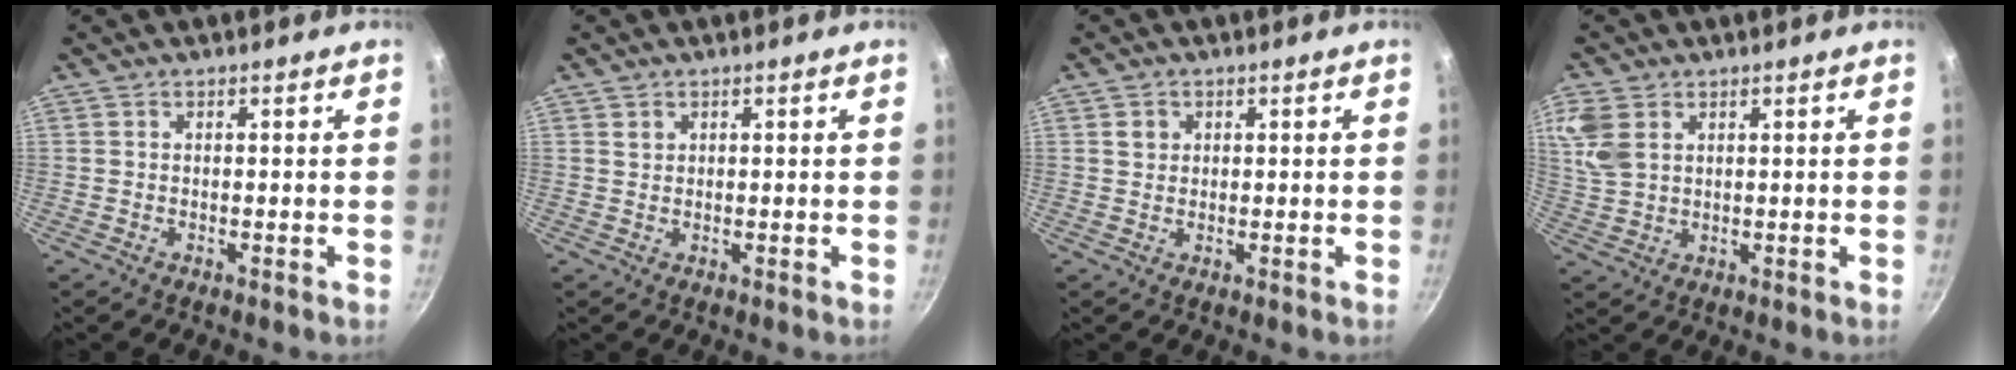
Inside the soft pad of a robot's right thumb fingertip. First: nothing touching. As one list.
[{"total": 1.0, "force": [0.6, 0.8, 0.3], "torque": [-0.002, 0.004, 0.011]}, {"total": 2.1, "force": [0.7, 1.9, 0.7], "torque": [-0.005, 0.005, 0.011]}, {"total": 7.6, "force": [3.2, 5.1, 4.7], "torque": [-0.095, -0.004, 0.067]}]